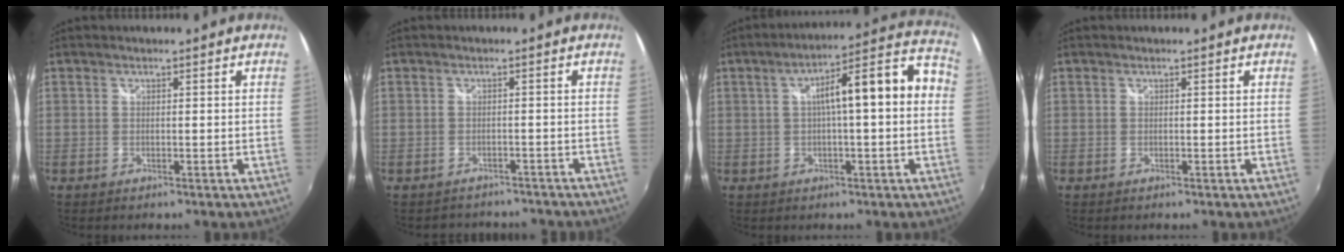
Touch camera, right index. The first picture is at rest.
{"total": 6.9, "force": [-6.2, 2.4, 1.8], "torque": [-0.040, -0.011, -0.077]}
{"total": 12.8, "force": [0.8, 1.8, 12.6], "torque": [-0.166, 0.049, 0.020]}
{"total": 0.0}